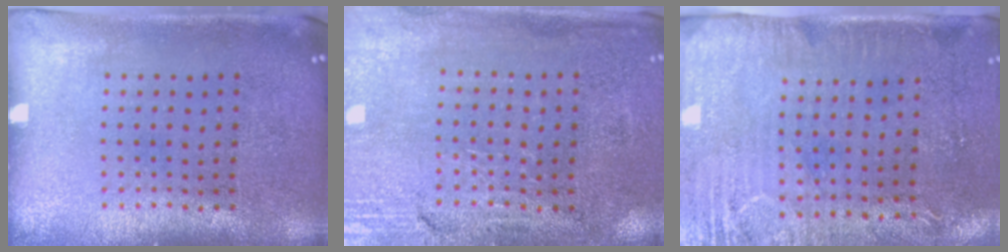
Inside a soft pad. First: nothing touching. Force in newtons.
{"total": 3.2, "press": 2.9, "slide": 1.3}
{"total": 3.0, "press": 2.4, "slide": 1.7}